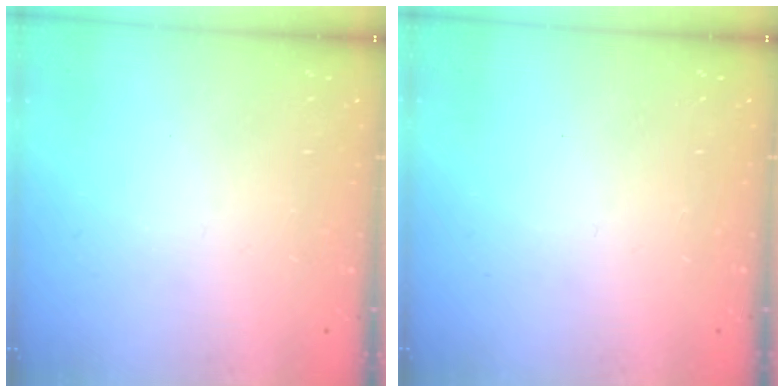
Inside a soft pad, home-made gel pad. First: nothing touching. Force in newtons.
{"total": 0.0}